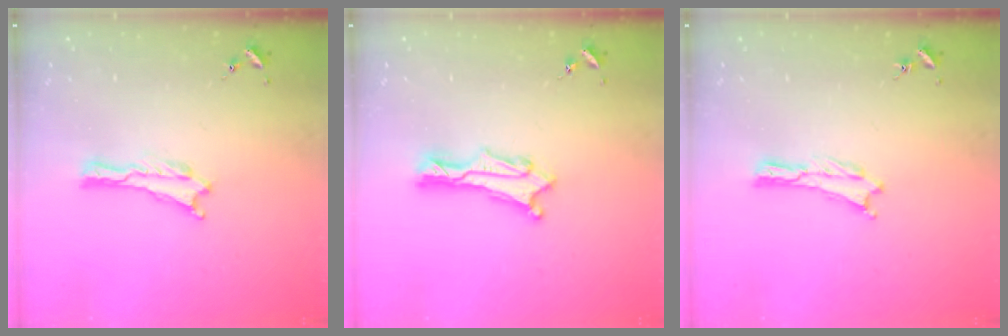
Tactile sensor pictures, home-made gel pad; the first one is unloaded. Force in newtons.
{"total": 1.5, "press": 1.5, "slide": 0.1}
{"total": 0.0}